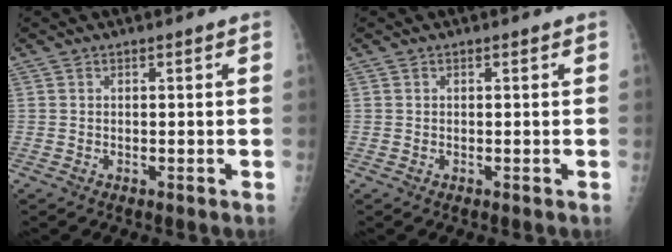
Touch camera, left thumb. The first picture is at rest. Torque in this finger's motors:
{"motor_torque": [0.00, 0.00, 0.00, 0.00, 0.00]}